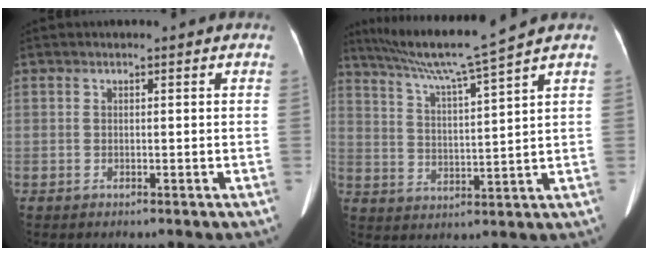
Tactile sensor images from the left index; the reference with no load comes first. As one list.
[{"total": 11.3, "force": [9.4, -2.7, 5.8], "torque": [-0.106, -0.003, 0.164]}]